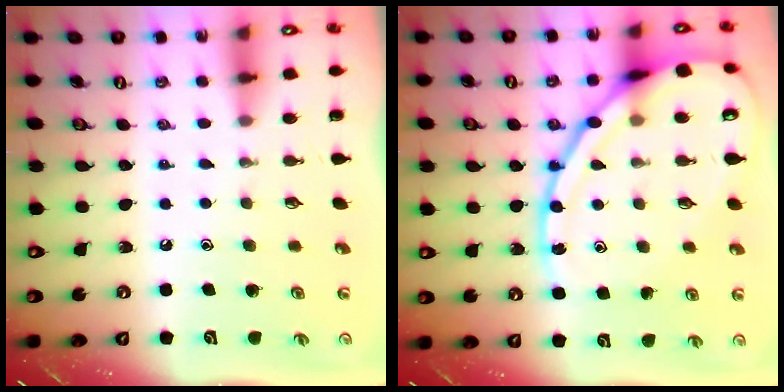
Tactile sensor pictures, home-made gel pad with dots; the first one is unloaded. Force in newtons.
{"total": 19.1, "press": 19.0, "slide": 1.7}